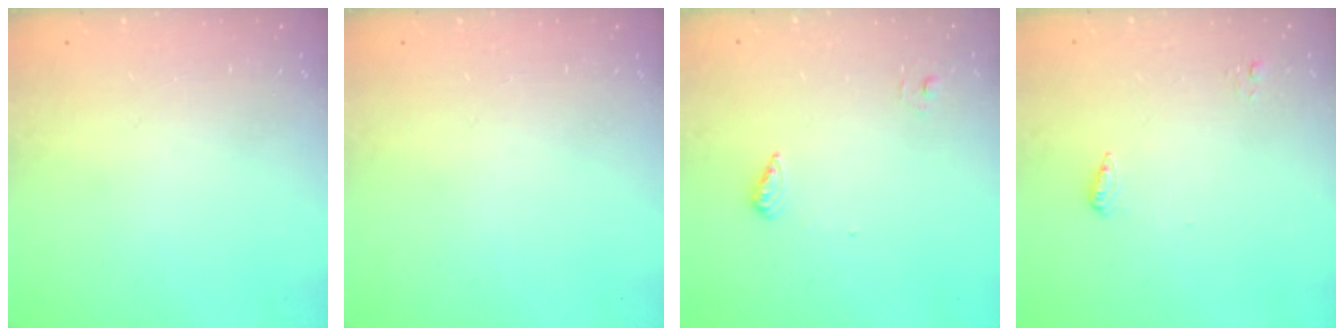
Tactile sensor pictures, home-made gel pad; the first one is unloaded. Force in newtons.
{"total": 0.0}
{"total": 5.9, "press": 5.8, "slide": 1.4}
{"total": 5.2, "press": 5.1, "slide": 1.0}